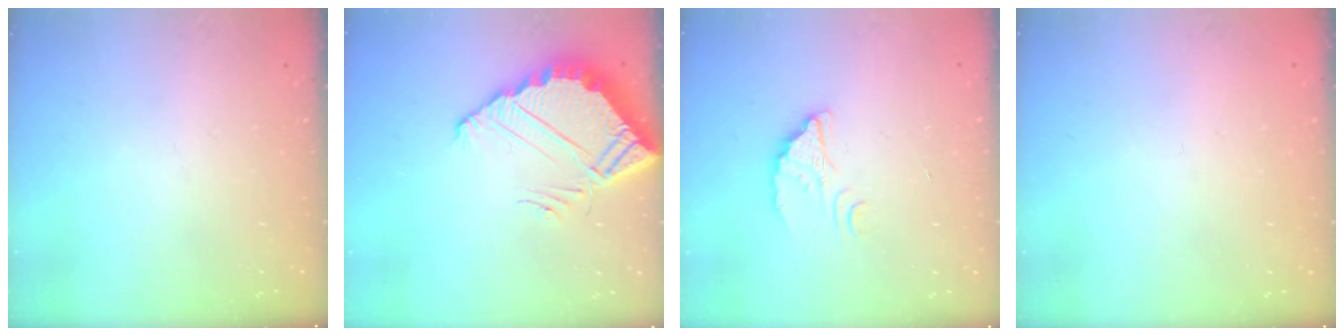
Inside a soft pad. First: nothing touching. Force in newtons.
{"total": 6.3, "press": 6.3, "slide": 0.4}
{"total": 2.5, "press": 2.5, "slide": 0.1}
{"total": 2.2, "press": 2.2, "slide": 0.1}